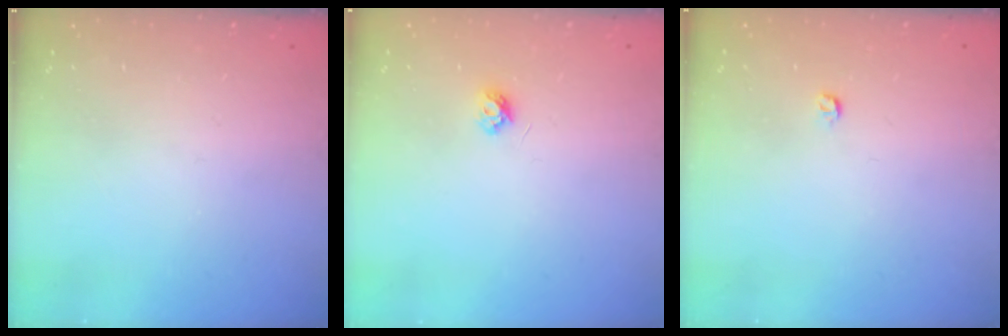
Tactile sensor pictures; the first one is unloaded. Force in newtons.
{"total": 3.9, "press": 3.9, "slide": 0.6}
{"total": 3.1, "press": 3.1, "slide": 0.5}